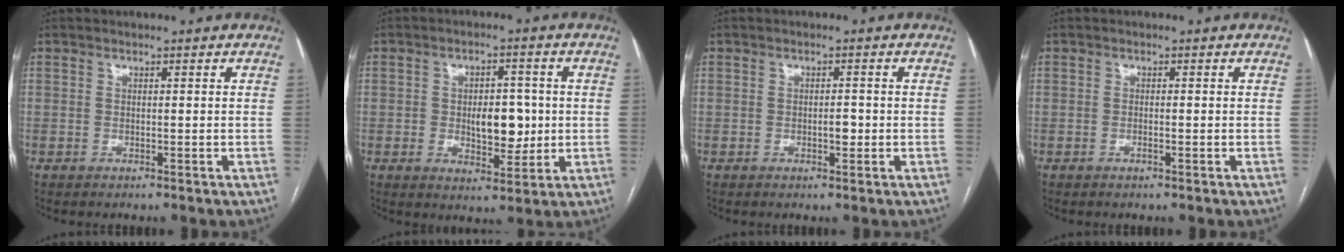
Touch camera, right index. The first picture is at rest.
{"total": 7.1, "force": [0.0, 3.8, 5.9], "torque": [-0.081, 0.004, 0.009]}
{"total": 1.7, "force": [-0.4, 0.7, 1.5], "torque": [-0.022, 0.002, -0.006]}
{"total": 0.6, "force": [-0.3, 0.0, 0.5], "torque": [-0.012, 0.000, -0.004]}